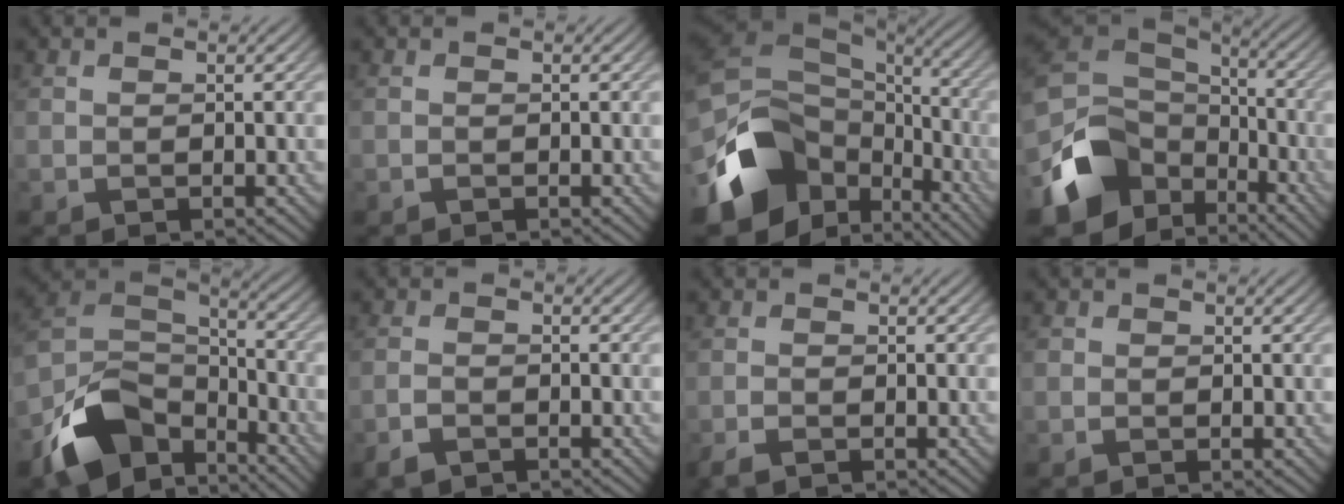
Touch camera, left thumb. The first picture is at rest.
{"total": 0.0}
{"total": 16.1, "force": [-6.2, 11.1, 10.0], "torque": [-0.229, -0.038, -0.090]}
{"total": 13.1, "force": [-6.0, 9.3, 7.1], "torque": [-0.185, -0.027, -0.102]}
{"total": 13.0, "force": [-7.5, 7.6, 7.5], "torque": [-0.174, -0.020, -0.140]}
{"total": 2.4, "force": [-1.9, 0.8, 1.2], "torque": [-0.028, -0.001, -0.046]}
{"total": 2.3, "force": [-1.7, 0.7, 1.4], "torque": [-0.031, -0.002, -0.037]}
{"total": 0.5, "force": [-0.2, 0.5, 0.0], "torque": [0.002, 0.001, -0.006]}